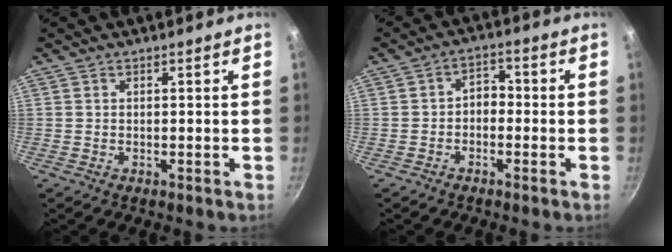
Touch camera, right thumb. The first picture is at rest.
{"total": 3.7, "force": [-1.0, 2.7, 2.4], "torque": [-0.019, 0.021, -0.029]}